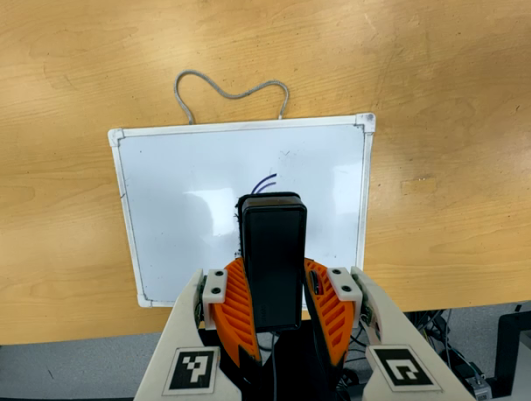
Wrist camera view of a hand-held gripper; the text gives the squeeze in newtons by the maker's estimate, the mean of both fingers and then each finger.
{"total": 7.2, "left": 6.0, "right": 8.4}